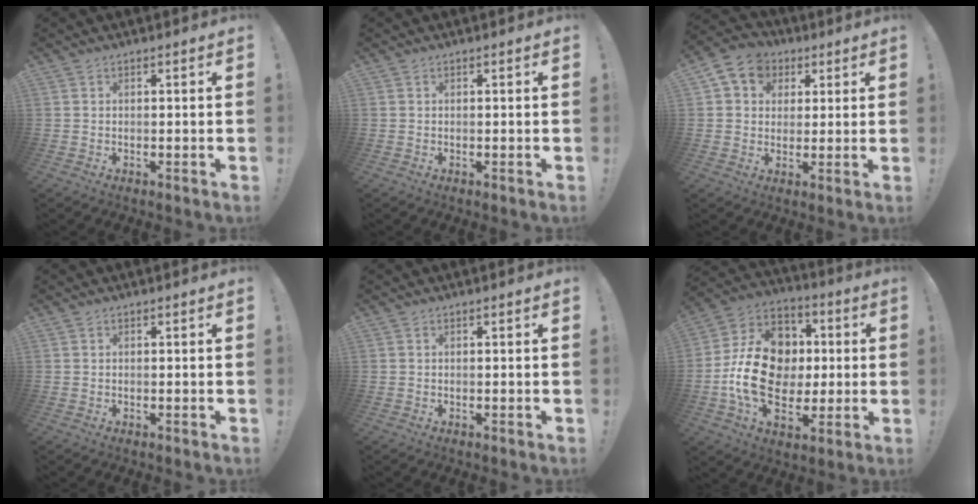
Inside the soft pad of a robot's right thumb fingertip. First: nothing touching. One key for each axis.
{"total": 0.0}
{"total": 8.7, "fx": 2.9, "fy": 7.6, "fz": 3.1, "tx": -0.045, "ty": -0.006, "tz": 0.061}
{"total": 0.0}
{"total": 0.0}
{"total": 20.3, "fx": -1.6, "fy": 15.8, "fz": 12.6, "tx": -0.211, "ty": 0.027, "tz": -0.010}